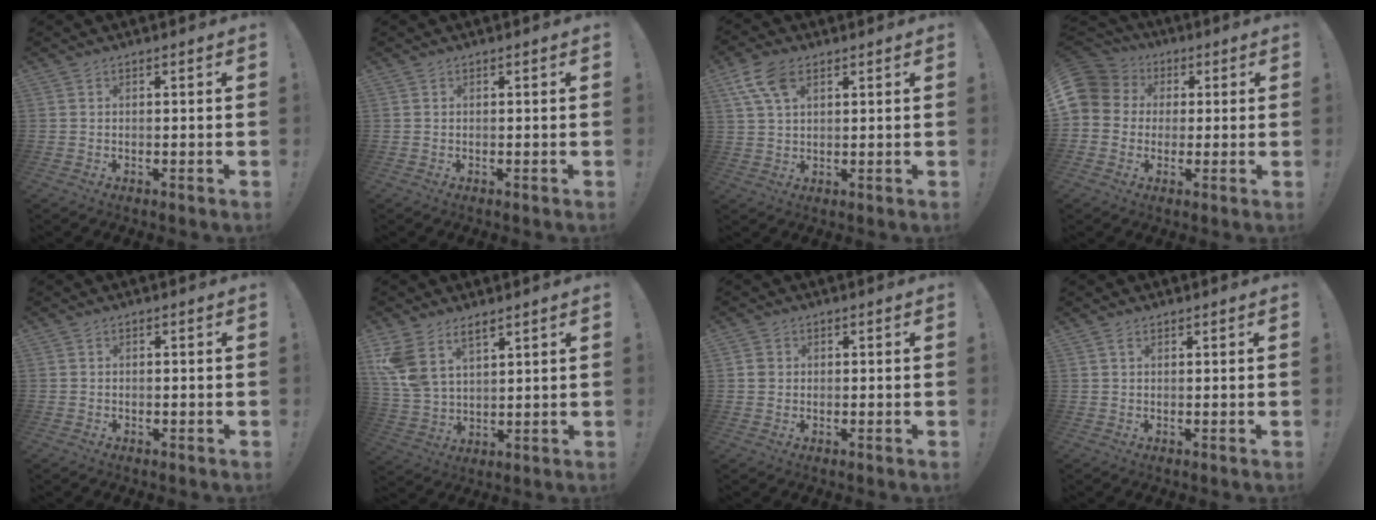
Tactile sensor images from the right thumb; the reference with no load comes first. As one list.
[{"total": 0.0}, {"total": 8.6, "force": [4.3, 4.5, 6.0], "torque": [-0.107, -0.003, 0.085]}, {"total": 9.0, "force": [1.4, 8.2, 3.2], "torque": [-0.068, 0.001, 0.030]}, {"total": 0.9, "force": [-0.2, 0.9, -0.2], "torque": [0.004, 0.003, -0.004]}, {"total": 10.3, "force": [6.5, 5.9, 5.4], "torque": [-0.117, -0.025, 0.130]}, {"total": 2.1, "force": [0.4, 2.0, 0.4], "torque": [-0.001, 0.004, 0.007]}, {"total": 1.4, "force": [0.7, 0.7, 0.9], "torque": [-0.020, 0.001, 0.014]}]